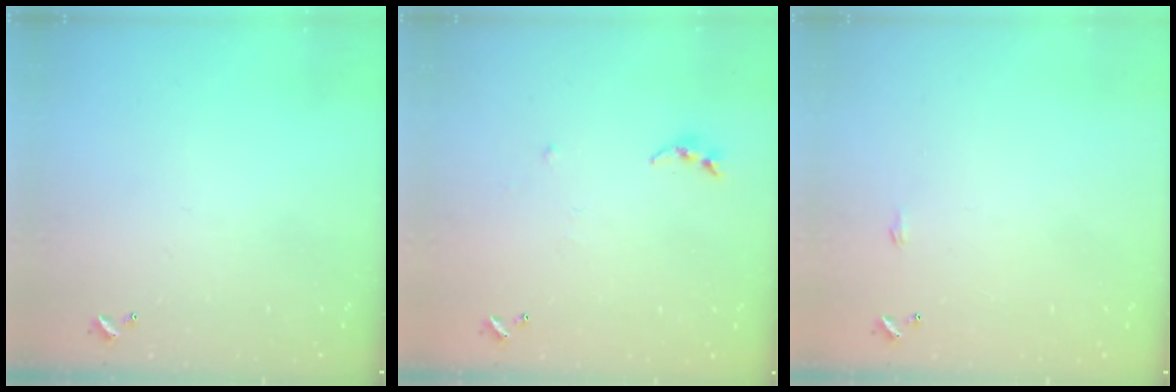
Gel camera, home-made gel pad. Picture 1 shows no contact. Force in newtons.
{"total": 5.4, "press": 5.4, "slide": 0.6}
{"total": 0.6, "press": 0.6, "slide": 0.2}